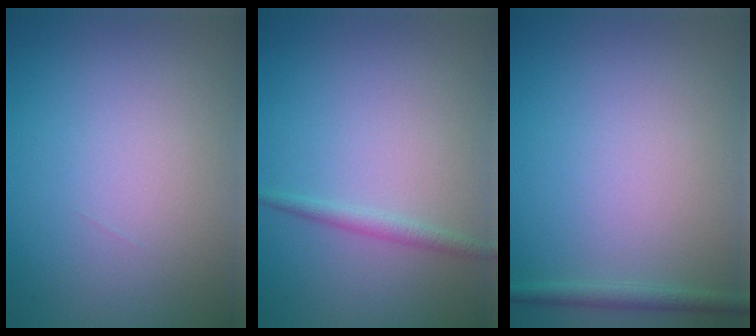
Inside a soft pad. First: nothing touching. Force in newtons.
{"total": 1.3, "press": 1.3, "slide": 0.1}
{"total": 1.3, "press": 1.3, "slide": 0.1}